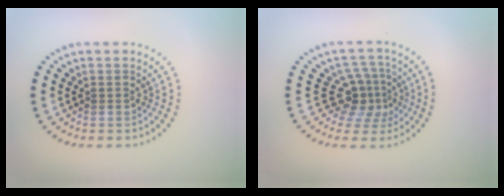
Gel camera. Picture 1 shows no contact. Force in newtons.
{"total": 3.5, "press": 2.7, "slide": 2.2}